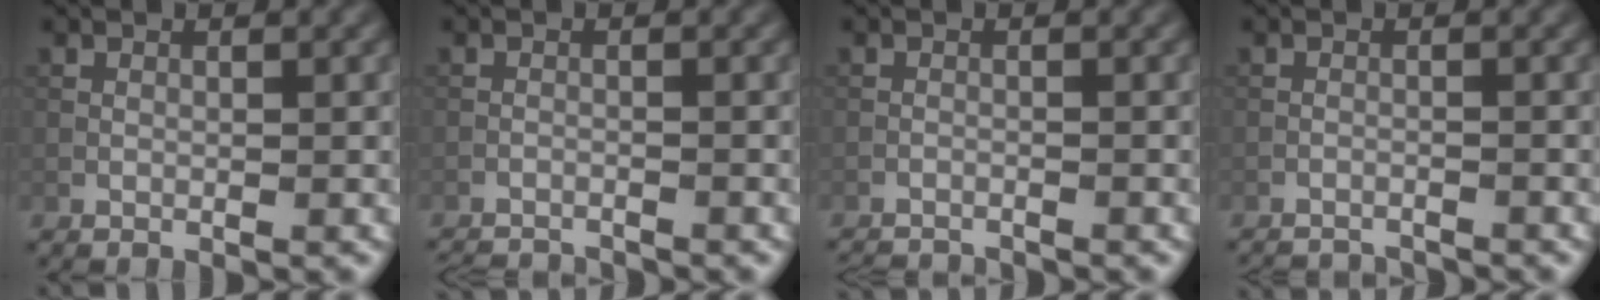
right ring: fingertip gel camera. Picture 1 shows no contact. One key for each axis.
{"total": 4.7, "fx": -4.7, "fy": 0.5, "fz": 0.8, "tx": -0.018, "ty": -0.013, "tz": -0.072}
{"total": 3.9, "fx": -3.8, "fy": 0.4, "fz": 0.7, "tx": -0.017, "ty": -0.012, "tz": -0.061}
{"total": 4.8, "fx": -4.7, "fy": 0.6, "fz": 0.7, "tx": -0.011, "ty": -0.006, "tz": -0.068}